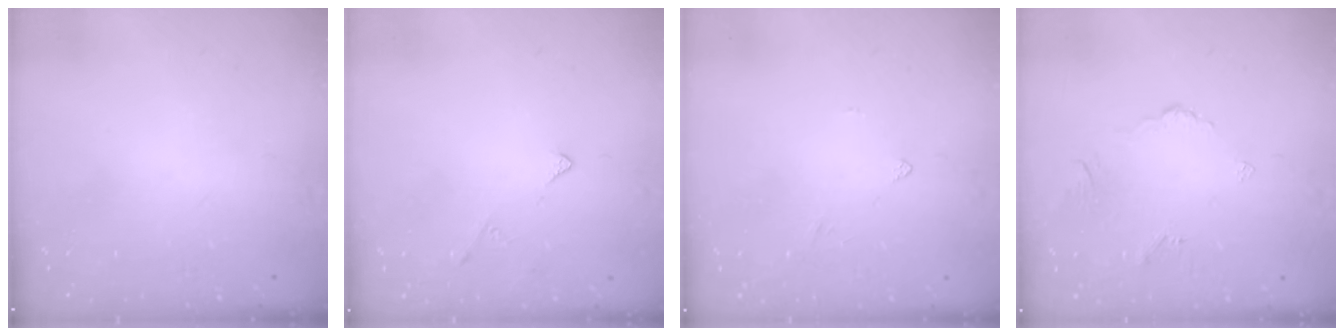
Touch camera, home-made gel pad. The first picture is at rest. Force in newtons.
{"total": 3.0, "press": 2.9, "slide": 0.5}
{"total": 2.6, "press": 2.6, "slide": 0.5}
{"total": 2.4, "press": 2.4, "slide": 0.5}